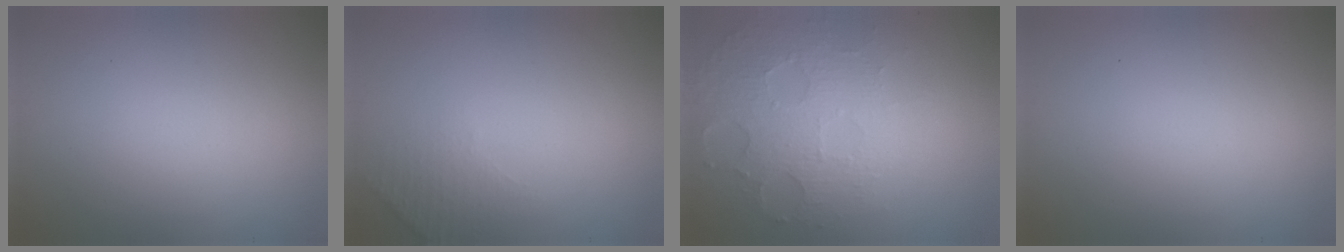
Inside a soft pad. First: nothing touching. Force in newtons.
{"total": 1.6, "press": 1.5, "slide": 0.4}
{"total": 4.9, "press": 3.4, "slide": 3.5}
{"total": 0.0}